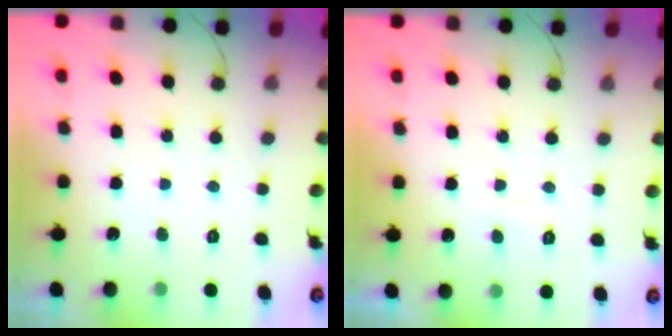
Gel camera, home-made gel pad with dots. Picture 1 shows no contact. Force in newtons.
{"total": 1.3, "press": 1.2, "slide": 0.4}